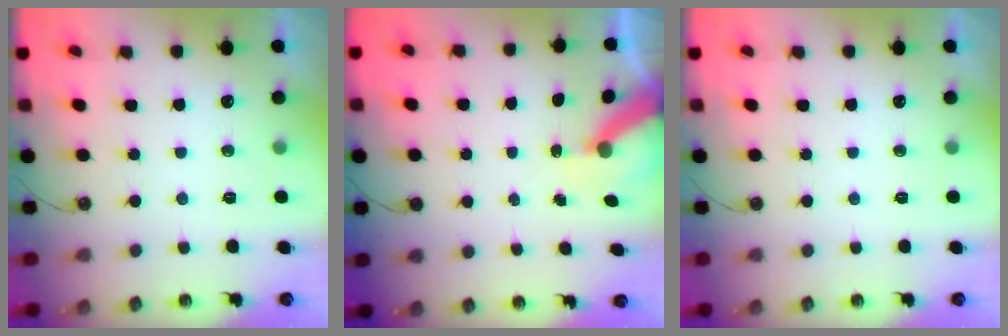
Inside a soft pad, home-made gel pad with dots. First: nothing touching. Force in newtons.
{"total": 7.2, "press": 7.2, "slide": 0.7}
{"total": 0.0}